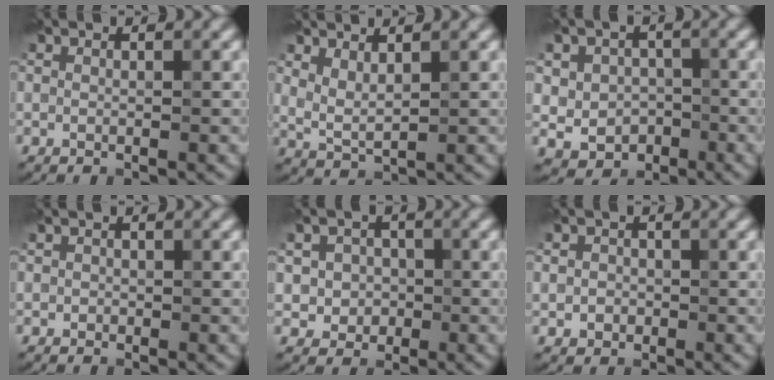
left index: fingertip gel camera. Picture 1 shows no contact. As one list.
[{"total": 2.2, "force": [1.4, 0.7, 1.5], "torque": [-0.035, -0.006, 0.032]}, {"total": 4.6, "force": [-0.4, 4.1, 1.9], "torque": [-0.014, 0.001, -0.022]}, {"total": 0.6, "force": [-0.1, 0.6, 0.1], "torque": [0.003, -0.004, -0.005]}, {"total": 3.8, "force": [0.0, 3.6, 1.4], "torque": [-0.005, 0.011, -0.017]}, {"total": 1.8, "force": [-0.2, 1.7, 0.5], "torque": [0.002, -0.003, -0.004]}]